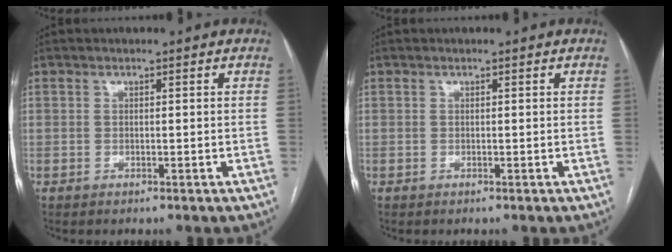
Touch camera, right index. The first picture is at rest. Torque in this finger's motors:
{"motor_torque": [0.00, 0.00, 0.01, 0.01]}